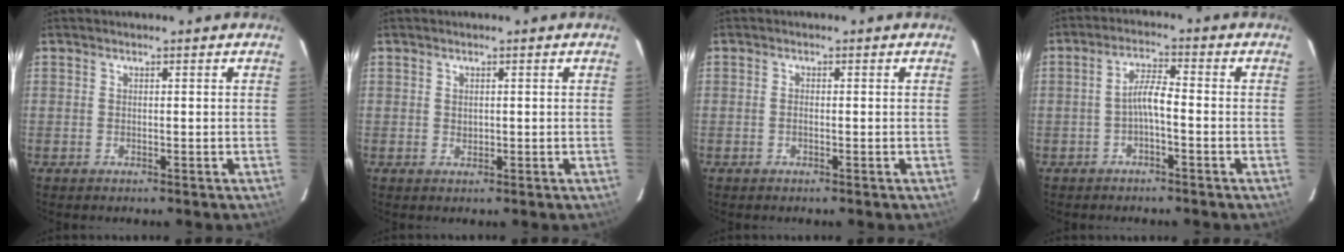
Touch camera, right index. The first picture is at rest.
{"total": 1.0, "force": [0.2, 0.9, 0.4], "torque": [-0.005, 0.003, 0.005]}
{"total": 0.9, "force": [-0.2, 0.5, 0.7], "torque": [-0.015, 0.003, -0.006]}
{"total": 3.7, "force": [-1.5, 0.6, 3.3], "torque": [-0.068, 0.011, -0.029]}